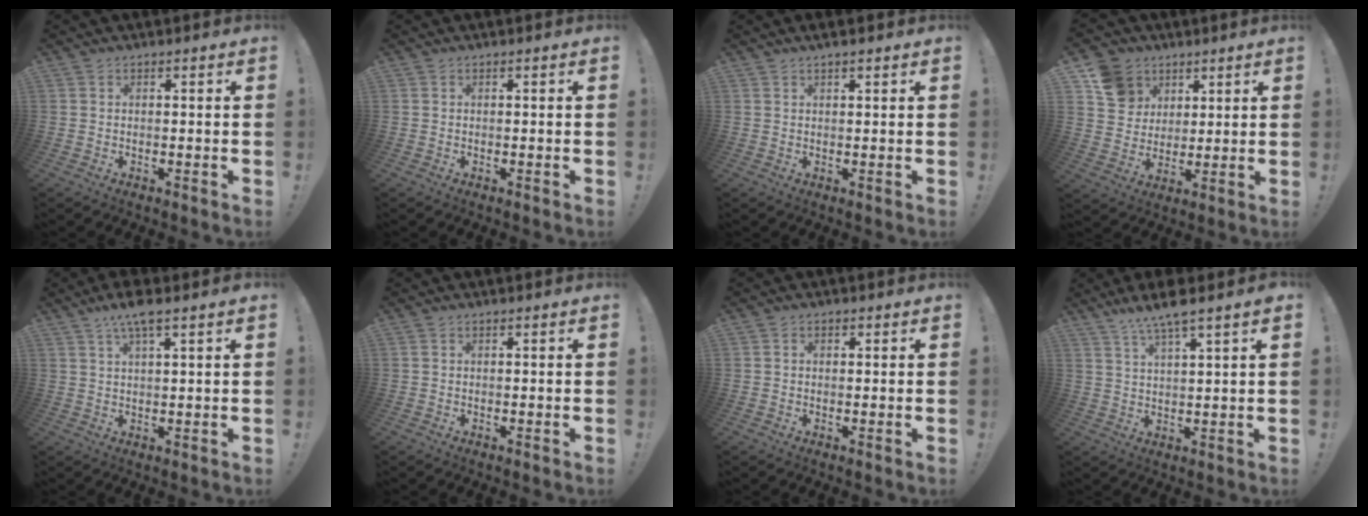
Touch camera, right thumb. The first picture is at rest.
{"total": 0.0}
{"total": 2.2, "force": [1.6, 0.4, 1.4], "torque": [-0.026, -0.002, 0.027]}
{"total": 11.9, "force": [5.9, 9.8, 3.4], "torque": [-0.045, -0.033, 0.120]}
{"total": 6.4, "force": [4.0, 1.0, 4.9], "torque": [-0.079, -0.017, 0.064]}
{"total": 0.0}
{"total": 0.8, "force": [0.0, 0.8, 0.3], "torque": [0.001, 0.000, -0.001]}
{"total": 7.3, "force": [5.7, 0.1, 4.5], "torque": [-0.086, -0.028, 0.097]}